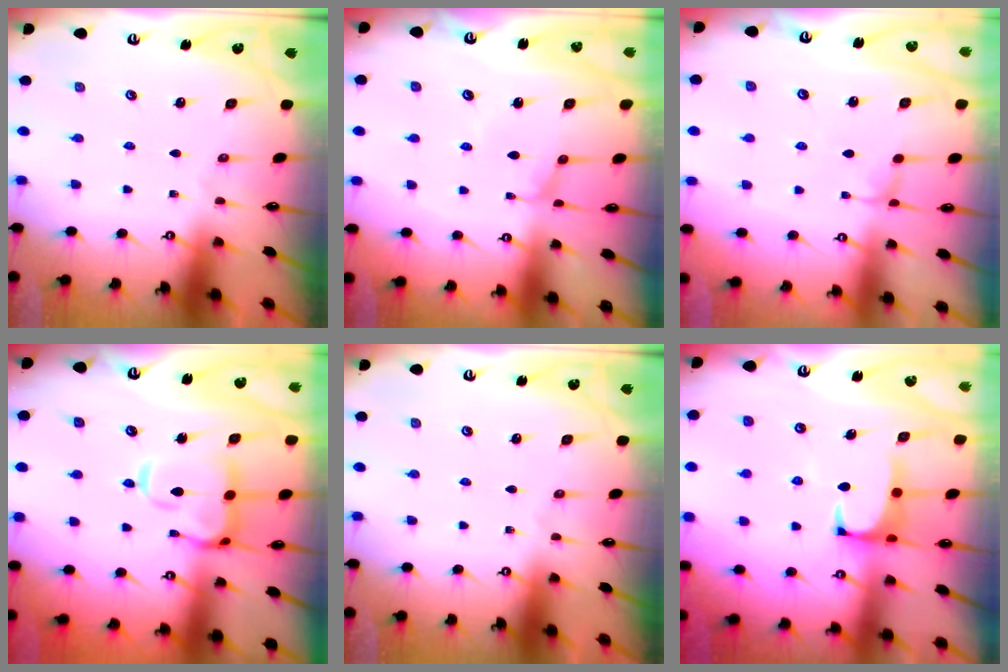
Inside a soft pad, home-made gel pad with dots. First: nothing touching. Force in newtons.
{"total": 0.6, "press": 0.4, "slide": 0.5}
{"total": 2.4, "press": 2.4, "slide": 0.4}
{"total": 6.9, "press": 6.8, "slide": 1.5}
{"total": 0.0}
{"total": 1.5, "press": 1.3, "slide": 0.8}